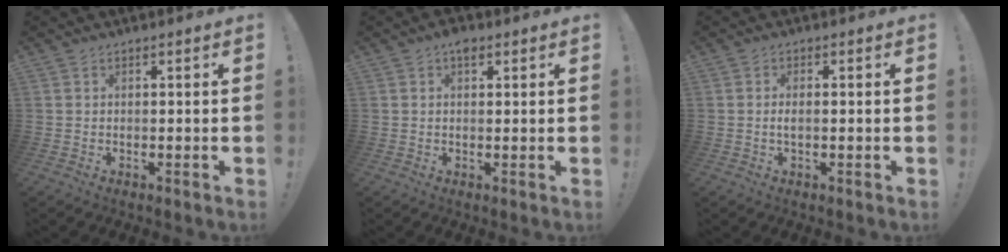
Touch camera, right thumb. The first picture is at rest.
{"total": 3.3, "force": [1.7, 1.8, 2.2], "torque": [-0.030, -0.001, 0.026]}
{"total": 1.5, "force": [-0.2, 0.5, 1.4], "torque": [-0.026, 0.002, -0.005]}